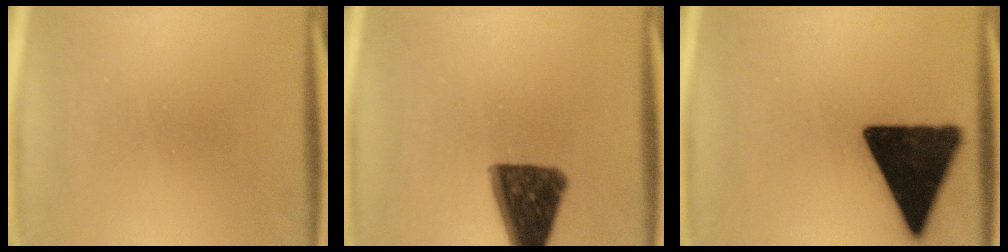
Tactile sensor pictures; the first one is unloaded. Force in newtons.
{"total": 12.0}
{"total": 14.3}